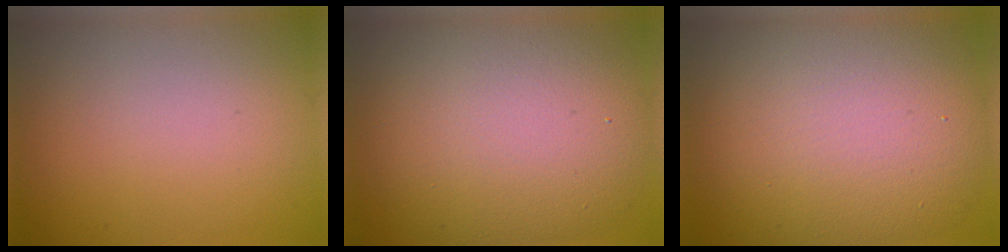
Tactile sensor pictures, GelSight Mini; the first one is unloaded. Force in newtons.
{"total": 11.7, "press": 11.6, "slide": 1.3}
{"total": 13.8, "press": 13.8, "slide": 0.6}